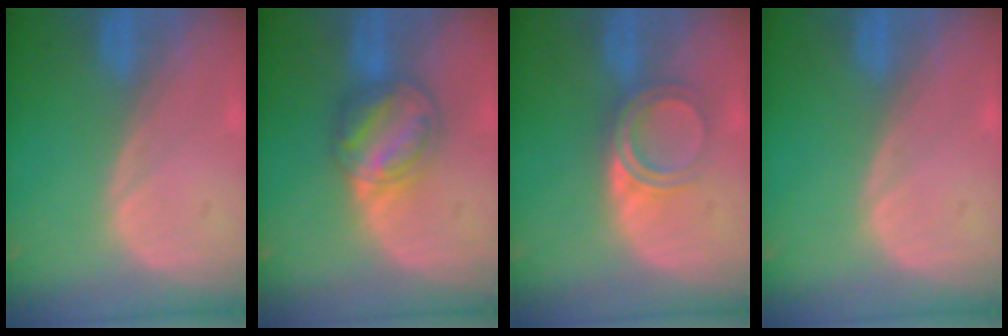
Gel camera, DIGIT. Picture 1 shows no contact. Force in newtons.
{"total": 6.7, "press": 6.3, "slide": 2.3}
{"total": 4.9, "press": 4.4, "slide": 2.2}
{"total": 0.0}